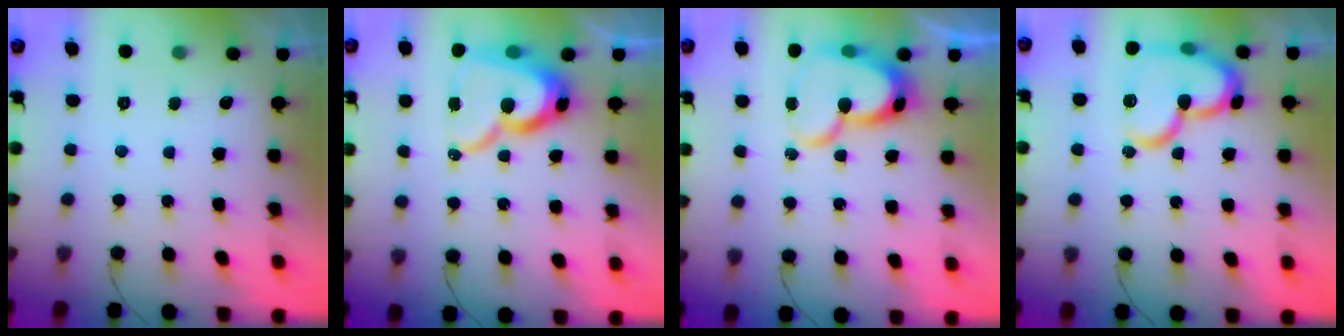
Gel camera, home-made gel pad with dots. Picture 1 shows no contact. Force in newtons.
{"total": 16.1, "press": 16.1, "slide": 1.6}
{"total": 16.5, "press": 16.5, "slide": 1.1}
{"total": 20.0, "press": 19.9, "slide": 2.1}